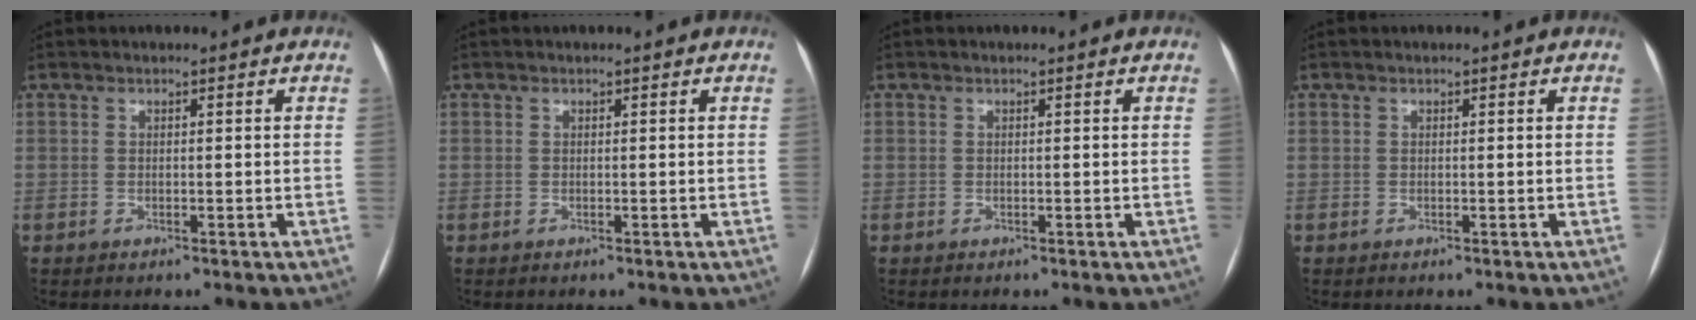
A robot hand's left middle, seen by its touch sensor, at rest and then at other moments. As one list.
[{"total": 0.0}, {"total": 0.0}, {"total": 0.0}]